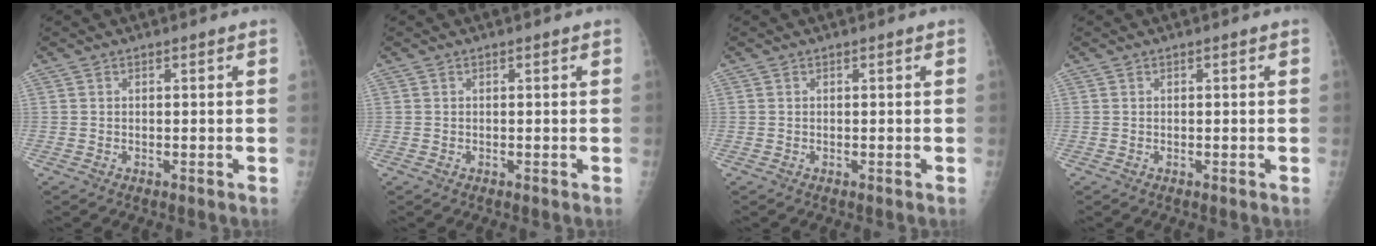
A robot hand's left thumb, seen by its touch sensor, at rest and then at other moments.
{"total": 0.0}
{"total": 0.0}
{"total": 0.0}